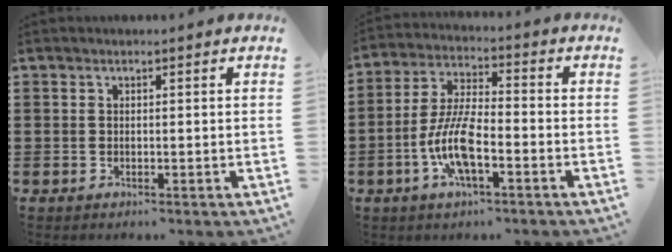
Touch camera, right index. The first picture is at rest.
{"total": 9.3, "force": [-3.4, 3.0, 8.1], "torque": [-0.186, -0.008, -0.069]}